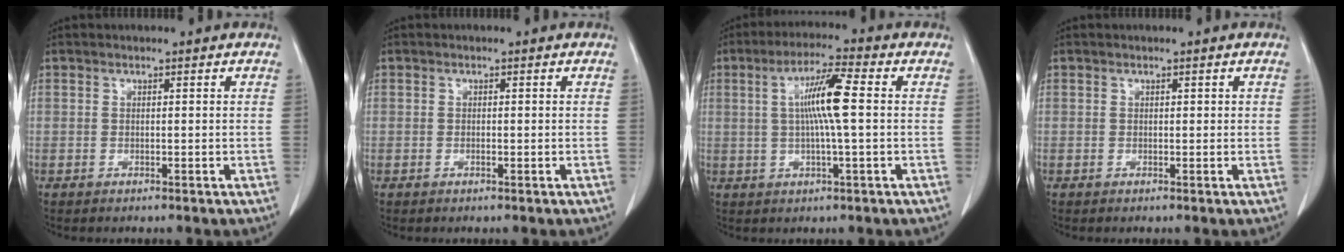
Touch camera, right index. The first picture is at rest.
{"total": 0.5, "force": [-0.2, 0.1, 0.5], "torque": [-0.011, -0.001, -0.002]}
{"total": 8.0, "force": [0.8, -0.1, 7.9], "torque": [-0.149, 0.005, 0.012]}
{"total": 0.6, "force": [0.2, 0.4, 0.4], "torque": [-0.005, 0.004, 0.004]}